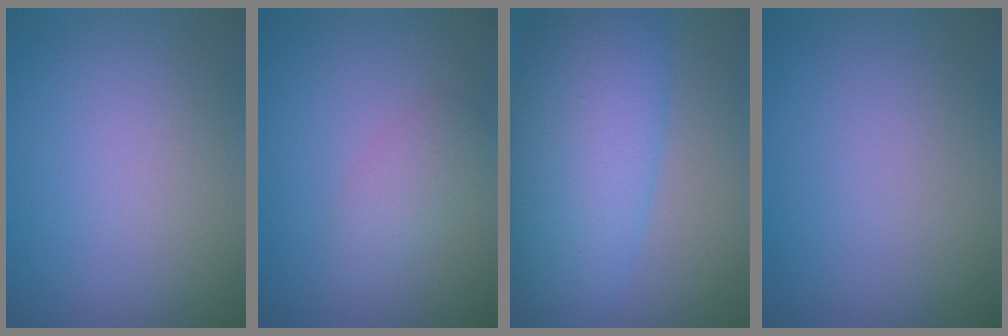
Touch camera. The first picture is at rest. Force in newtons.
{"total": 2.1, "press": 2.1, "slide": 0.1}
{"total": 9.8, "press": 9.8, "slide": 0.2}
{"total": 0.0}